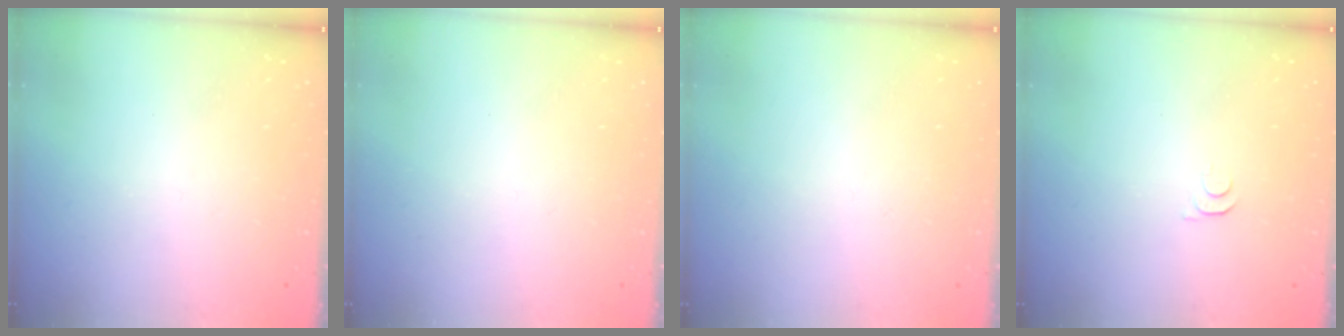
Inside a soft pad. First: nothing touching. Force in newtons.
{"total": 1.5, "press": 1.5, "slide": 0.1}
{"total": 1.9, "press": 1.9, "slide": 0.1}
{"total": 3.3, "press": 3.2, "slide": 0.4}